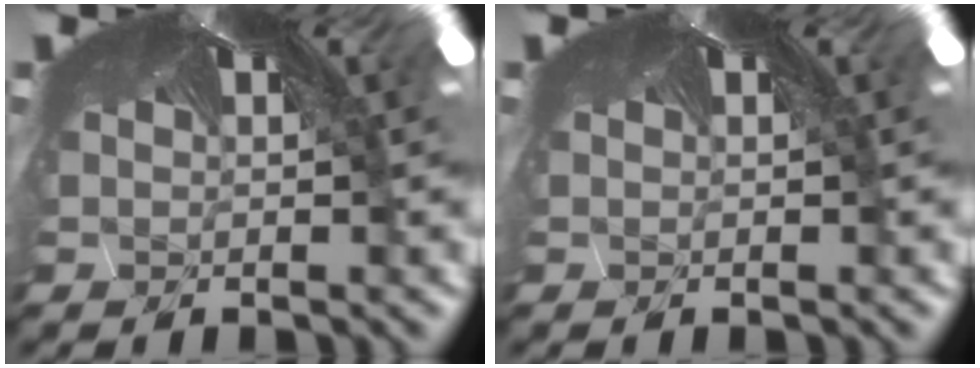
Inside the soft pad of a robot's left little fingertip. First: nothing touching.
{"total": 0.0}